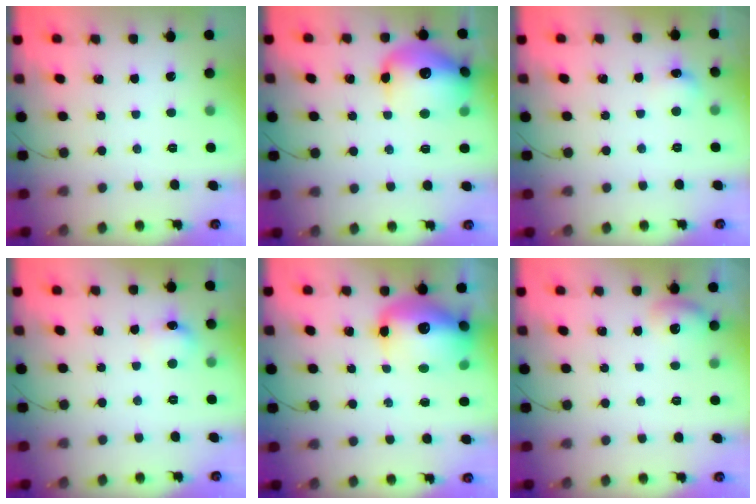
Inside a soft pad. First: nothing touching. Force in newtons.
{"total": 17.6, "press": 17.4, "slide": 2.4}
{"total": 6.2, "press": 6.0, "slide": 1.7}
{"total": 7.4, "press": 7.2, "slide": 1.5}
{"total": 16.3, "press": 15.8, "slide": 3.9}
{"total": 6.9, "press": 6.7, "slide": 1.5}